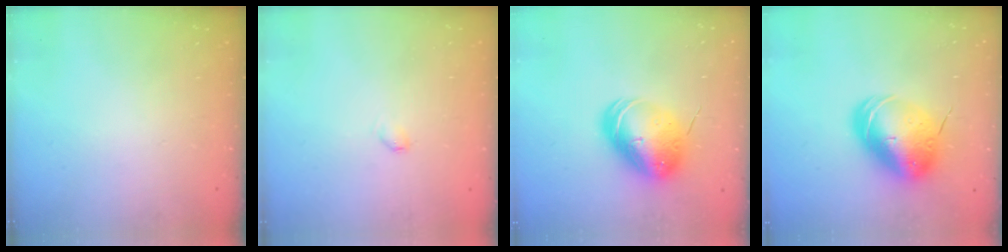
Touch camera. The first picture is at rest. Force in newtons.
{"total": 2.7, "press": 2.7, "slide": 0.4}
{"total": 13.0, "press": 12.7, "slide": 2.7}
{"total": 16.2, "press": 15.9, "slide": 3.2}